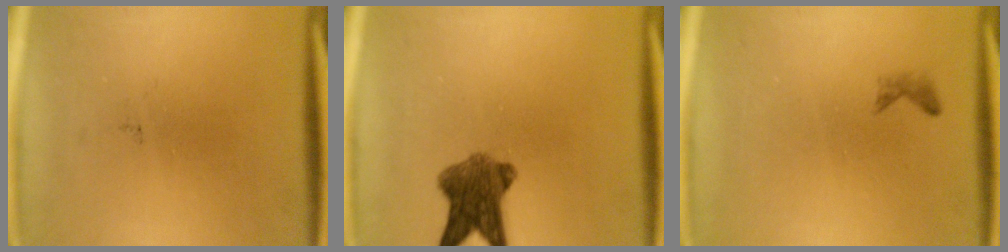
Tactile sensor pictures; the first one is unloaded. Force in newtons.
{"total": 7.3}
{"total": 0.7}